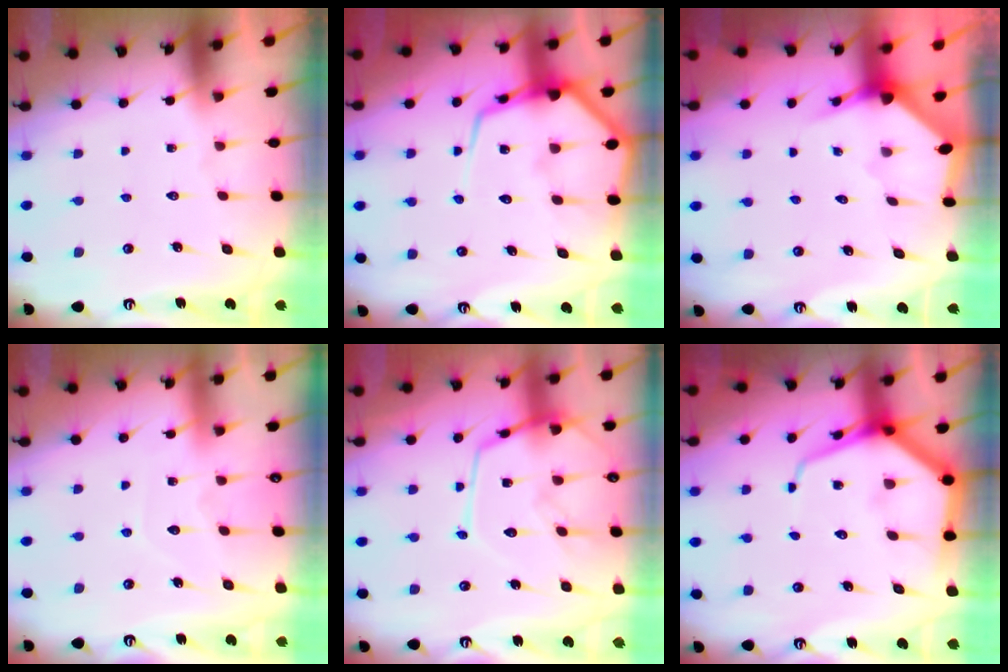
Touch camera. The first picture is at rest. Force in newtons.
{"total": 12.7, "press": 12.7, "slide": 1.3}
{"total": 2.8, "press": 2.8, "slide": 0.2}
{"total": 5.9, "press": 5.9, "slide": 0.5}
{"total": 14.3, "press": 14.3, "slide": 1.1}
{"total": 10.4, "press": 10.3, "slide": 1.1}